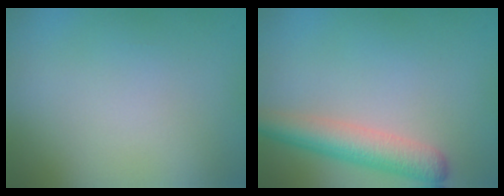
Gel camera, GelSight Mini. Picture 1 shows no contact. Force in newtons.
{"total": 4.4, "press": 4.3, "slide": 0.2}